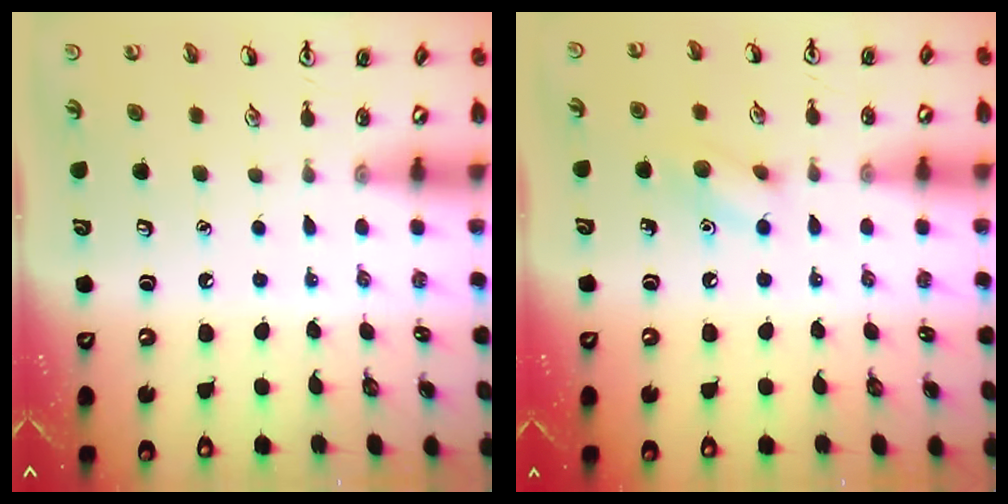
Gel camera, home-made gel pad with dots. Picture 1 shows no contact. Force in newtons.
{"total": 7.8, "press": 7.7, "slide": 1.4}